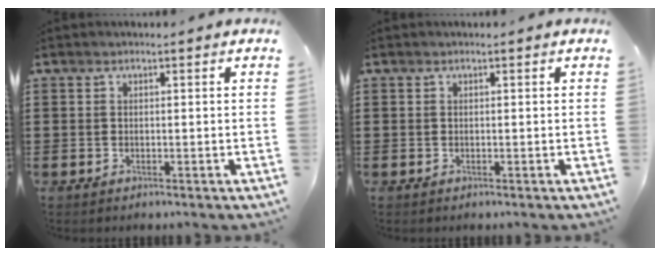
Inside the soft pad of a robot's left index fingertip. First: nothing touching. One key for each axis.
{"total": 0.0}